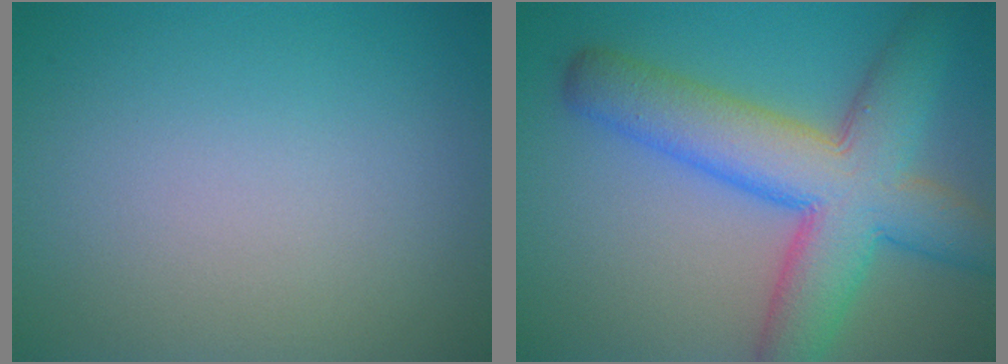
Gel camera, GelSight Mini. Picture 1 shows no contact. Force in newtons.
{"total": 9.9, "press": 9.9, "slide": 0.4}